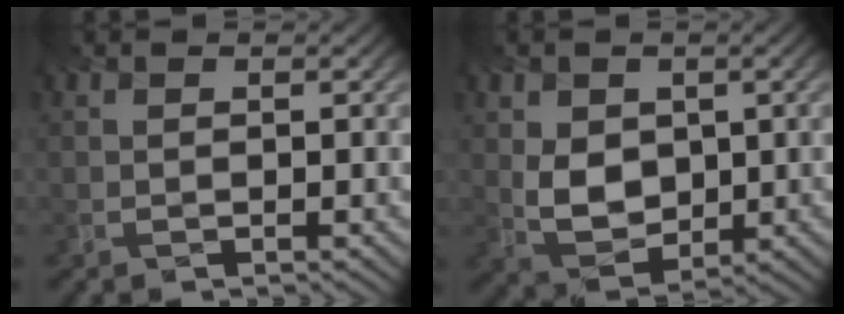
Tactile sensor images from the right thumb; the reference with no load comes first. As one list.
[{"total": 4.2, "force": [-0.3, 3.2, 2.7], "torque": [-0.097, -0.018, 0.022]}]